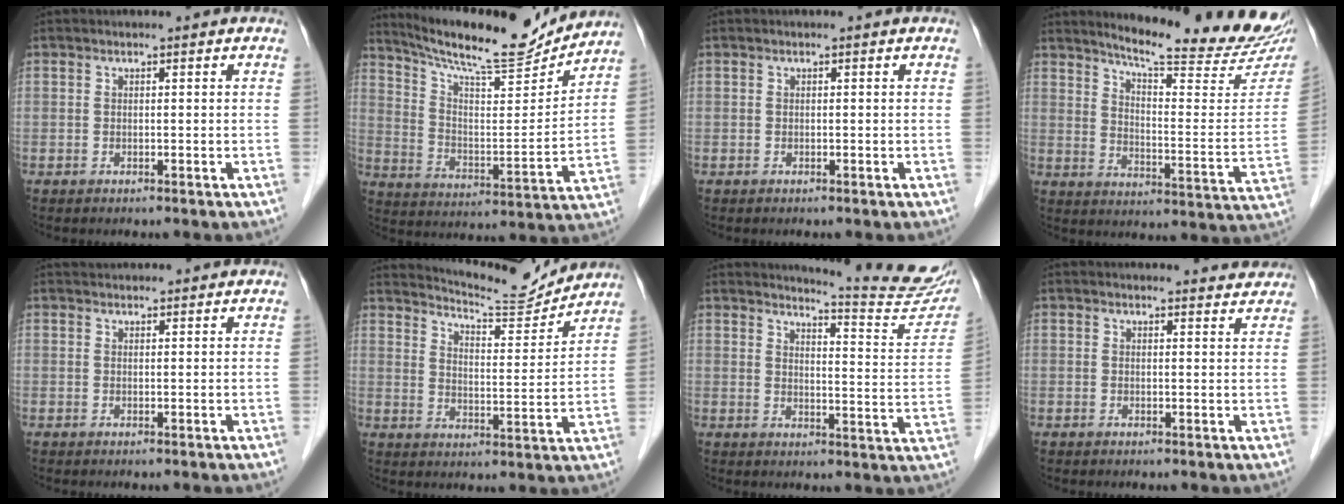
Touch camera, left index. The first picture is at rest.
{"total": 17.3, "force": [16.2, 1.4, 5.8], "torque": [-0.112, -0.022, 0.254]}
{"total": 0.0}
{"total": 21.7, "force": [19.5, 1.2, 9.4], "torque": [-0.130, -0.085, 0.246]}
{"total": 3.9, "force": [3.7, 0.7, 0.7], "torque": [-0.011, 0.034, 0.054]}
{"total": 11.4, "force": [11.3, 0.0, 1.6], "torque": [-0.038, -0.010, 0.168]}
{"total": 14.4, "force": [14.0, -0.3, 3.3], "torque": [-0.043, -0.087, 0.153]}
{"total": 6.0, "force": [5.9, 0.9, 0.5], "torque": [0.005, -0.001, 0.049]}